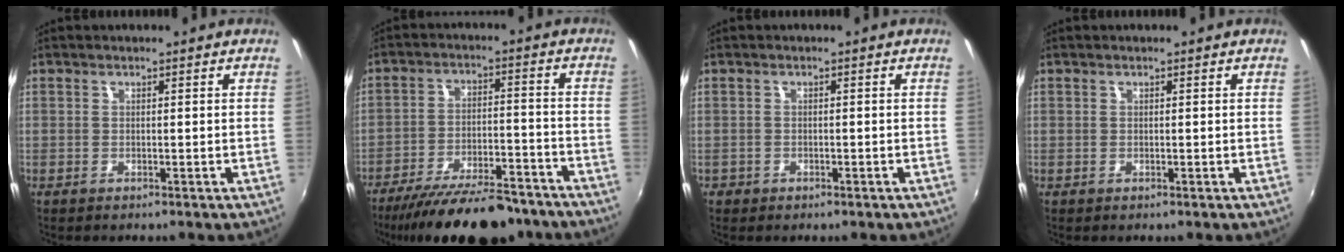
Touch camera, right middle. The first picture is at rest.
{"total": 19.4, "force": [-16.1, 5.2, 9.5], "torque": [-0.173, -0.021, -0.233]}
{"total": 1.6, "force": [-1.0, 1.2, 0.5], "torque": [-0.014, -0.002, -0.014]}
{"total": 0.0}